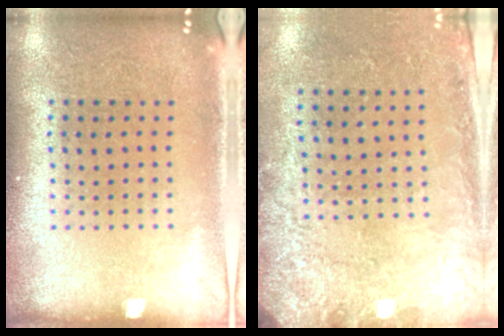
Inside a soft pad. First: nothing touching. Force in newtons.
{"total": 2.7, "press": 2.0, "slide": 1.9}